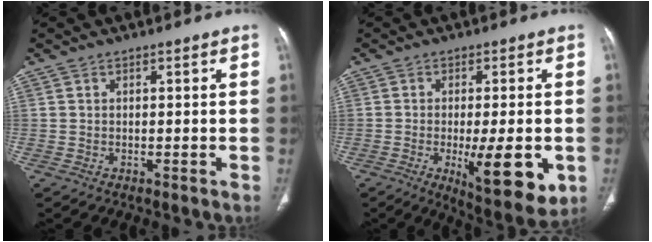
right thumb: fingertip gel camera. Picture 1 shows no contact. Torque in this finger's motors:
{"motor_torque": [1.49, 1.55, 0.65, -0.81, 0.28]}